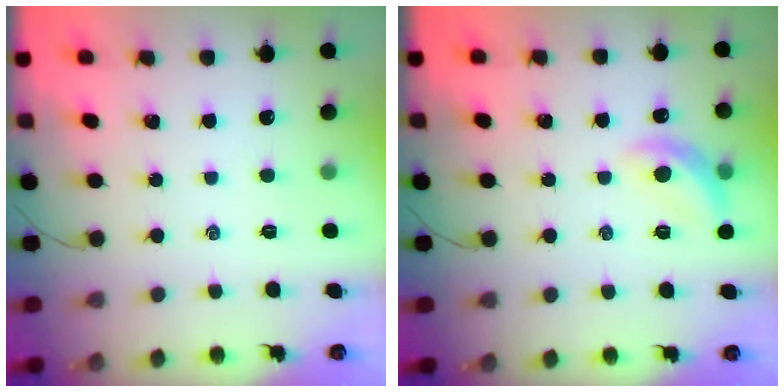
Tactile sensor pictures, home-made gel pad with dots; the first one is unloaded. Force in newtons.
{"total": 9.9, "press": 9.8, "slide": 1.1}